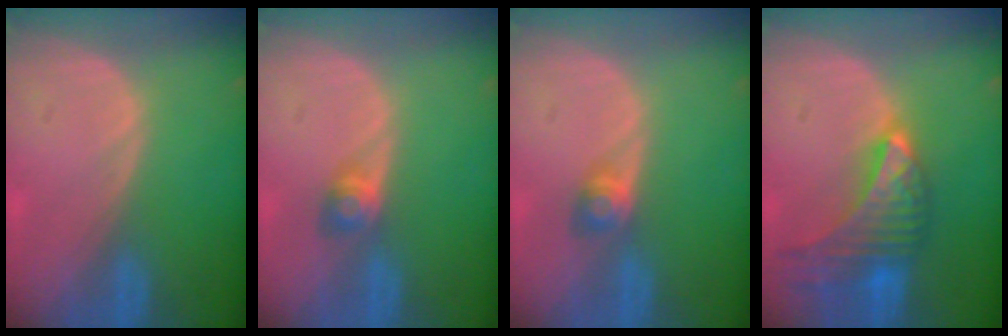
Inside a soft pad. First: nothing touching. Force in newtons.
{"total": 2.8, "press": 2.5, "slide": 1.1}
{"total": 2.8, "press": 2.5, "slide": 1.1}
{"total": 9.7, "press": 8.6, "slide": 4.5}